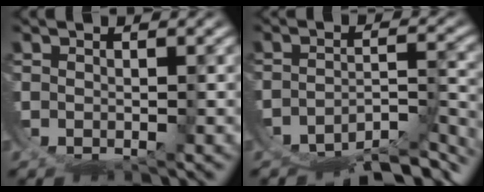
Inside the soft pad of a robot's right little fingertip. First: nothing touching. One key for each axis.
{"total": 7.0, "fx": -6.1, "fy": 2.2, "fz": 2.6, "tx": -0.033, "ty": -0.019, "tz": -0.084}